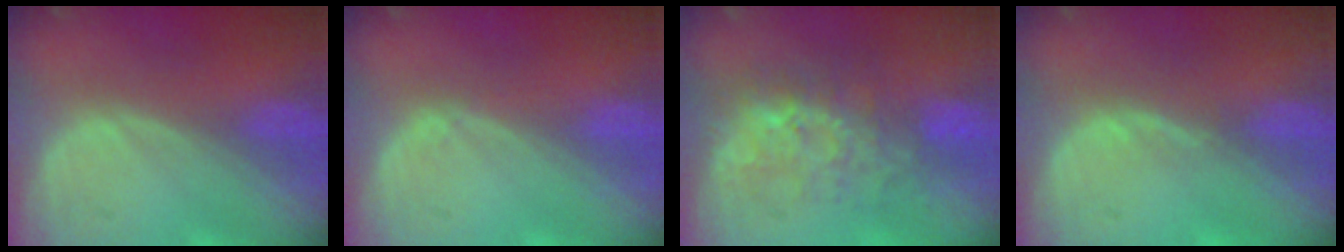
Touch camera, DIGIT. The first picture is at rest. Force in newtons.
{"total": 0.7, "press": 0.6, "slide": 0.2}
{"total": 7.9, "press": 7.6, "slide": 2.2}
{"total": 1.1, "press": 1.0, "slide": 0.5}